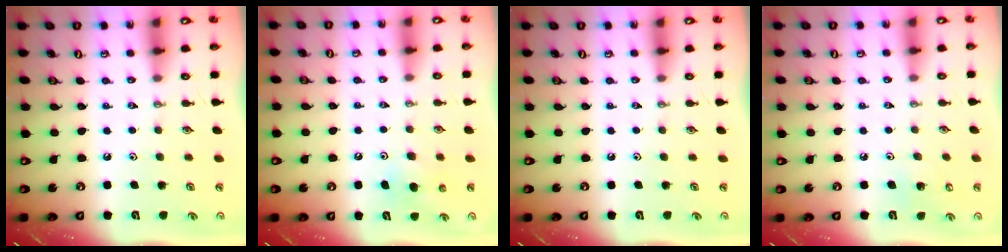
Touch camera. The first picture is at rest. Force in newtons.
{"total": 4.9, "press": 4.5, "slide": 1.7}
{"total": 0.0}
{"total": 6.1, "press": 6.0, "slide": 0.4}